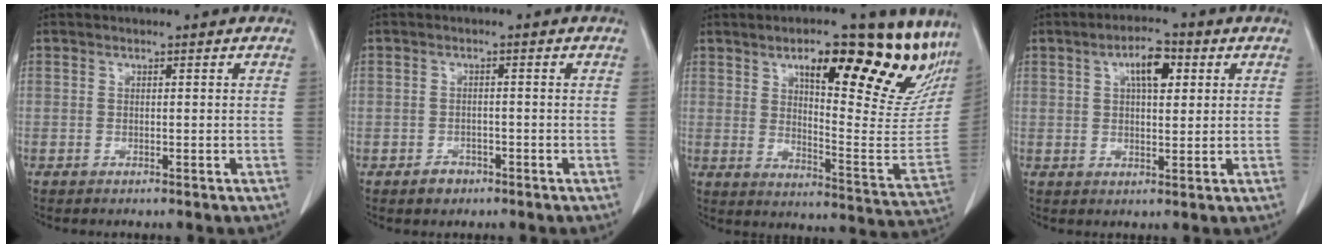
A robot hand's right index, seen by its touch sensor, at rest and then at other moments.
{"total": 2.8, "force": [-1.7, 2.1, 0.8], "torque": [-0.009, 0.005, -0.021]}
{"total": 25.1, "force": [17.4, 7.2, 16.6], "torque": [-0.214, -0.012, 0.228]}
{"total": 6.7, "force": [2.4, 2.7, 5.6], "torque": [-0.100, 0.014, 0.042]}